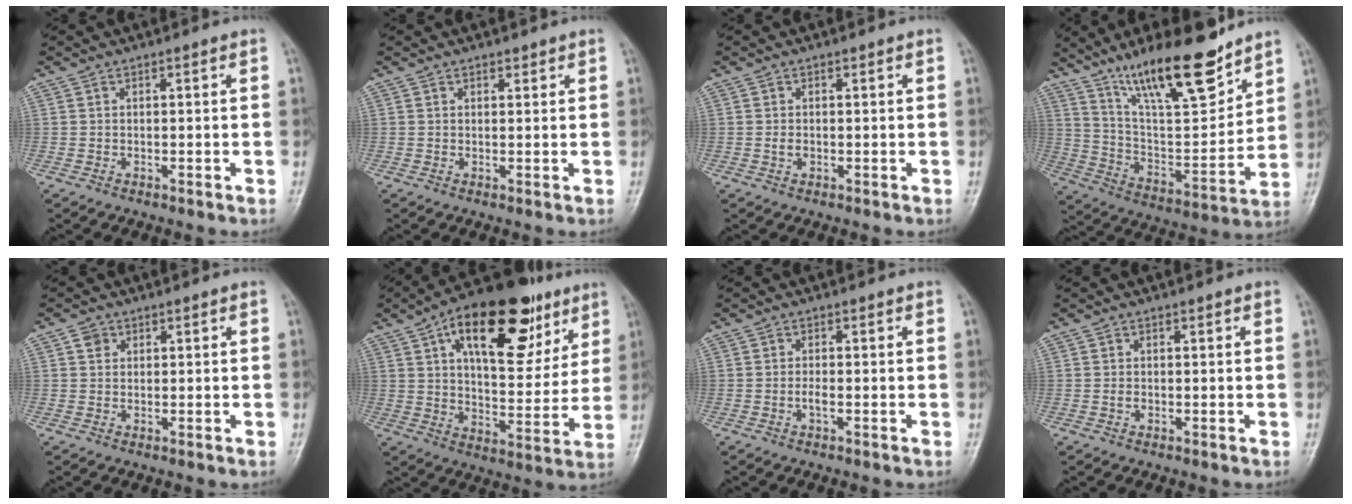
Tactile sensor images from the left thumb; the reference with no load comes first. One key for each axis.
{"total": 1.2, "fx": 0.9, "fy": 0.7, "fz": 0.4, "tx": 0.004, "ty": -0.005, "tz": 0.010}
{"total": 1.1, "fx": -0.1, "fy": 0.8, "fz": 0.7, "tx": -0.013, "ty": 0.000, "tz": -0.001}
{"total": 21.1, "fx": 14.9, "fy": 5.6, "fz": 13.8, "tx": -0.194, "ty": -0.077, "tz": 0.260}
{"total": 1.9, "fx": 0.7, "fy": 1.6, "fz": 0.6, "tx": 0.000, "ty": -0.002, "tz": 0.008}
{"total": 24.7, "fx": 12.1, "fy": 11.8, "fz": 18.0, "tx": -0.232, "ty": -0.016, "tz": 0.186}
{"total": 1.4, "fx": -0.5, "fy": 0.5, "fz": 1.2, "tx": -0.025, "ty": 0.000, "tz": -0.012}
{"total": 0.7, "fx": 0.0, "fy": 0.6, "fz": 0.4, "tx": -0.007, "ty": 0.000, "tz": -0.002}